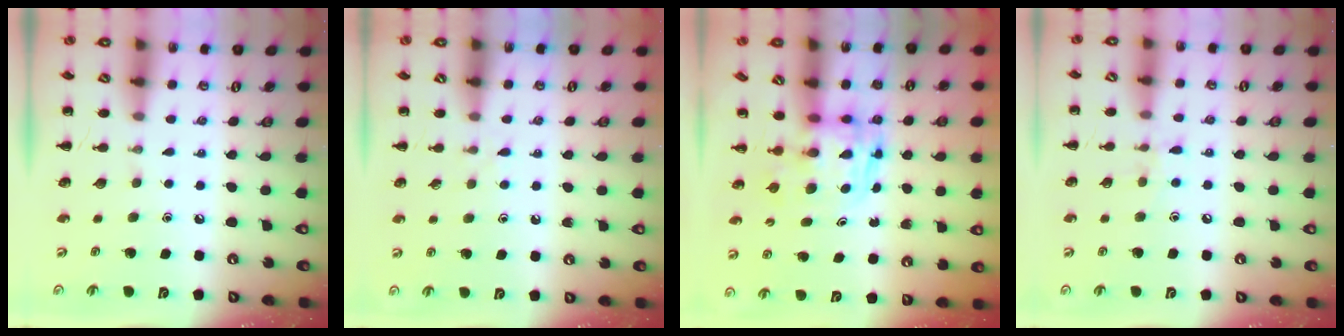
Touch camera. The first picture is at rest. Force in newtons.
{"total": 3.4, "press": 3.2, "slide": 1.2}
{"total": 2.8, "press": 2.8, "slide": 0.2}
{"total": 6.6, "press": 6.3, "slide": 2.0}